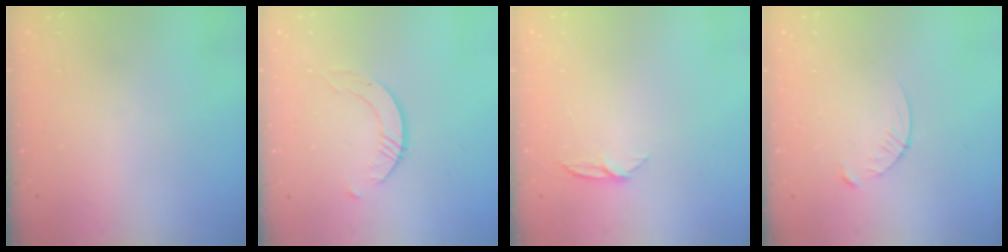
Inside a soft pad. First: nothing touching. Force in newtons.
{"total": 2.4, "press": 2.4, "slide": 0.3}
{"total": 5.1, "press": 5.1, "slide": 0.6}
{"total": 4.6, "press": 4.6, "slide": 0.5}